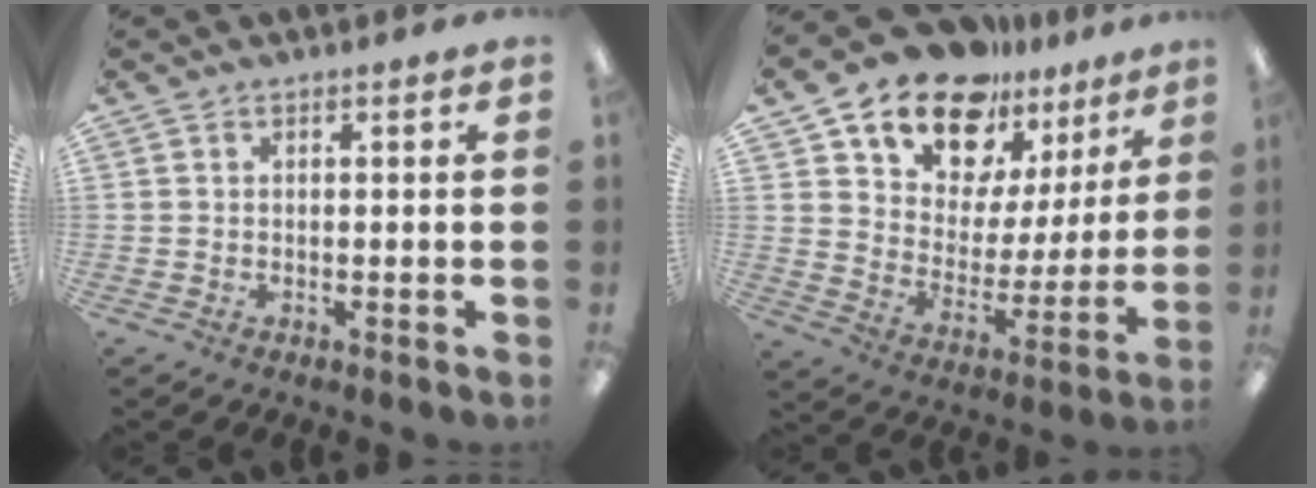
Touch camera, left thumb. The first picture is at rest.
{"total": 16.5, "force": [13.2, 8.5, 4.8], "torque": [-0.104, -0.103, 0.241]}